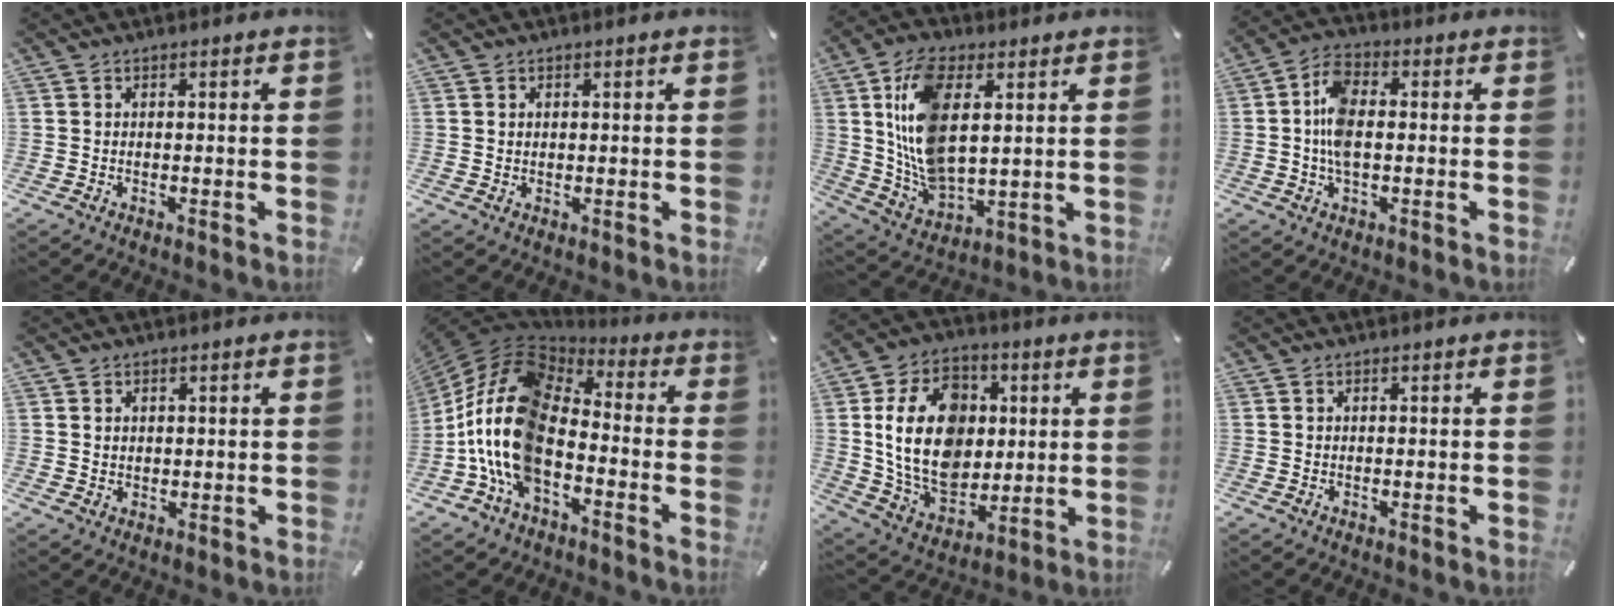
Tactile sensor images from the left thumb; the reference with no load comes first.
{"total": 0.8, "force": [0.4, 0.7, 0.0], "torque": [0.000, 0.003, 0.008]}
{"total": 15.4, "force": [4.5, 8.4, 12.0], "torque": [-0.283, -0.011, 0.080]}
{"total": 8.0, "force": [-0.4, 4.3, 6.7], "torque": [-0.144, 0.005, -0.009]}
{"total": 1.6, "force": [0.9, 1.4, 0.0], "torque": [0.009, 0.000, 0.015]}
{"total": 18.8, "force": [-5.5, 11.6, 13.8], "torque": [-0.306, 0.019, -0.101]}
{"total": 19.7, "force": [2.5, 14.9, 12.6], "torque": [-0.240, 0.003, 0.050]}
{"total": 0.0}